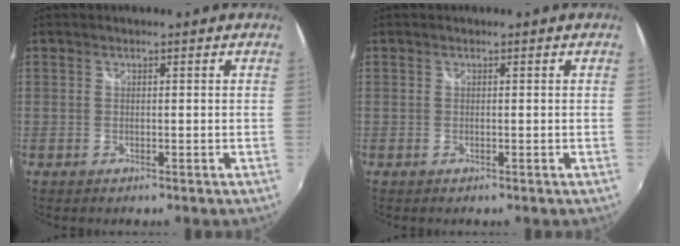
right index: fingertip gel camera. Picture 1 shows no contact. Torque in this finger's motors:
{"motor_torque": [-0.01, 0.01, 0.00, 0.00]}